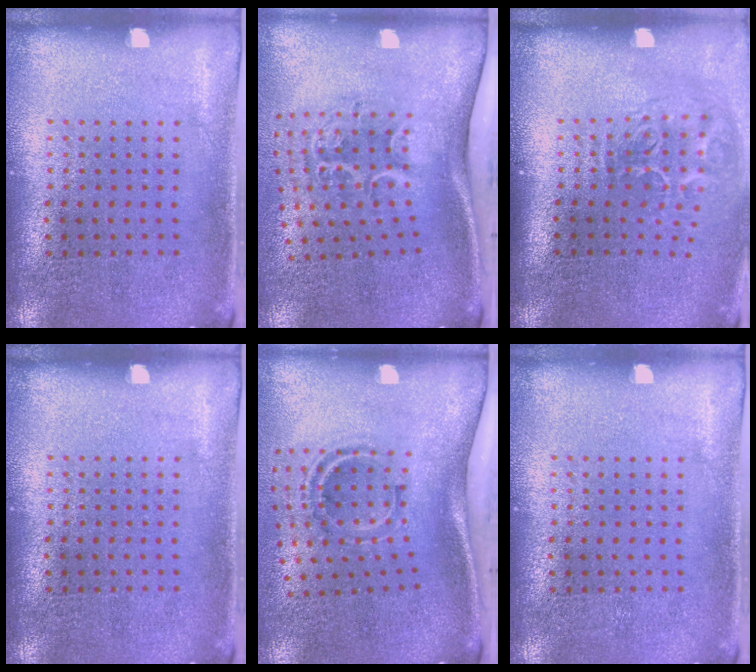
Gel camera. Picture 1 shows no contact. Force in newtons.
{"total": 2.2, "press": 1.3, "slide": 1.8}
{"total": 2.1, "press": 1.3, "slide": 1.6}
{"total": 0.0}
{"total": 2.1, "press": 1.2, "slide": 1.7}
{"total": 0.0}